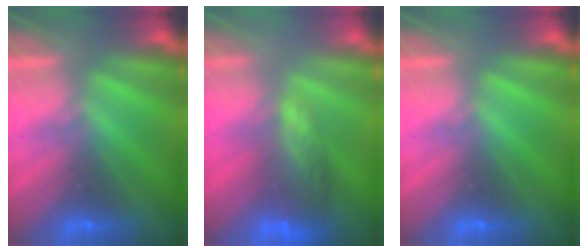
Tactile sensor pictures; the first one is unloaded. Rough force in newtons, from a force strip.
{"total": 8.9}
{"total": 0.0}